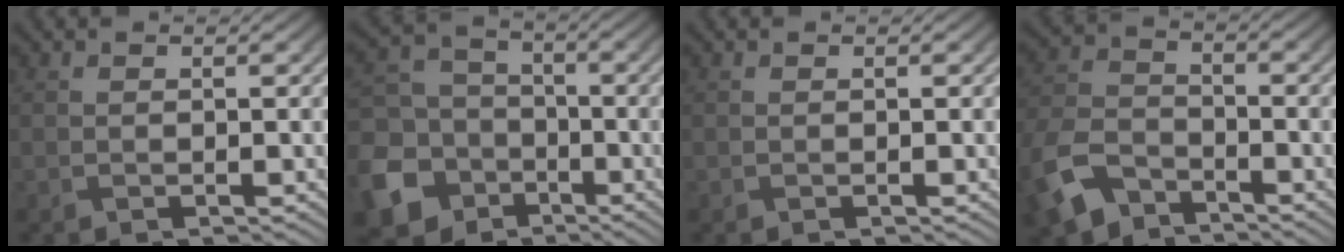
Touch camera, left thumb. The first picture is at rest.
{"total": 13.8, "force": [-5.9, 11.4, 5.0], "torque": [-0.174, -0.048, -0.127]}
{"total": 0.0}
{"total": 9.8, "force": [-6.1, 6.0, 4.8], "torque": [-0.130, -0.028, -0.135]}